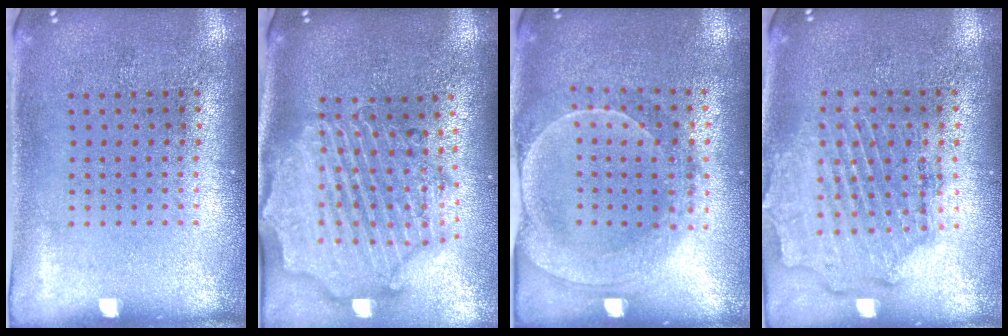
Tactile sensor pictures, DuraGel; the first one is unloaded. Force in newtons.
{"total": 3.1, "press": 2.7, "slide": 1.5}
{"total": 1.9, "press": 1.8, "slide": 0.6}
{"total": 1.9, "press": 1.7, "slide": 0.7}